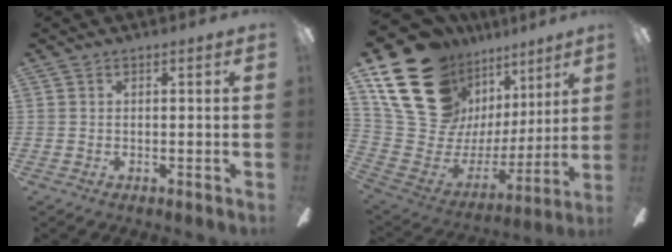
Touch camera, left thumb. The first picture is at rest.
{"total": 24.4, "force": [14.5, 15.5, 12.1], "torque": [-0.244, -0.084, 0.293]}